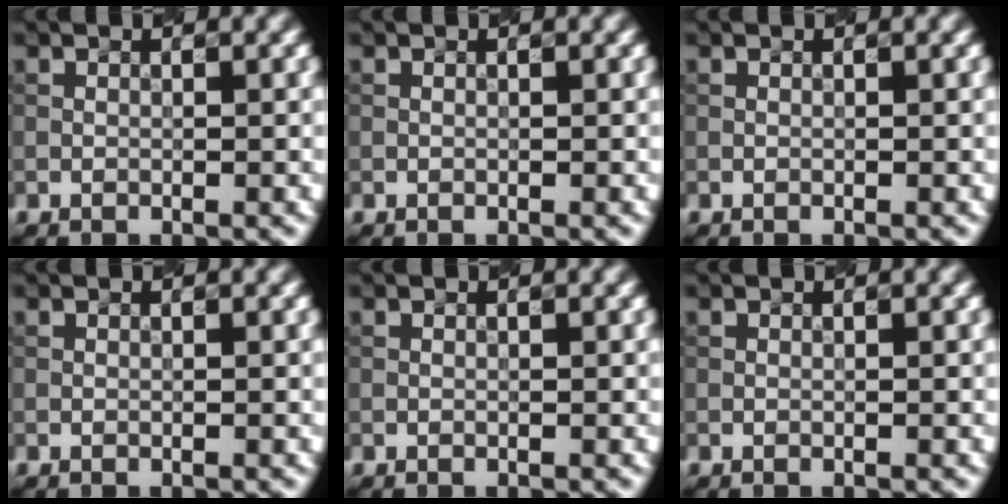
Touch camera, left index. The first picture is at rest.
{"total": 0.0}
{"total": 0.0}
{"total": 0.0}
{"total": 0.0}
{"total": 0.0}